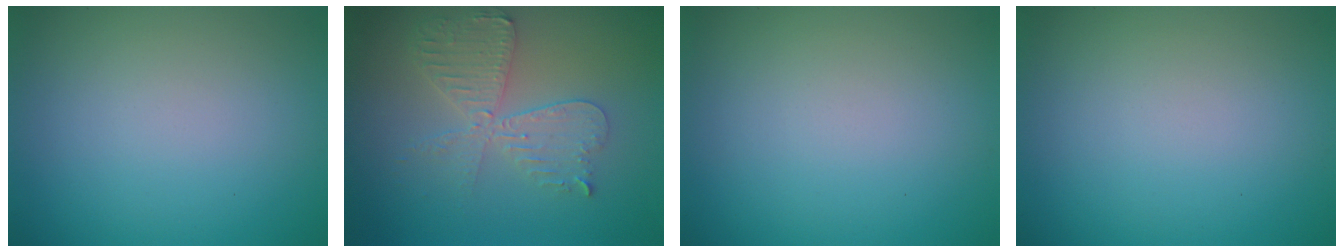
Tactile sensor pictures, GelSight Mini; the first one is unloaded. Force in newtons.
{"total": 4.6, "press": 4.0, "slide": 2.2}
{"total": 0.0}
{"total": 0.0}